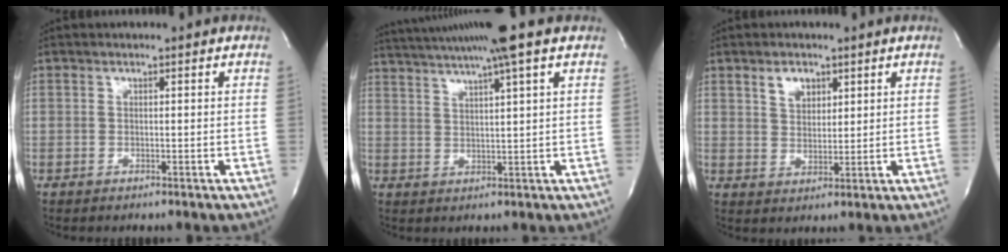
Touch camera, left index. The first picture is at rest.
{"total": 12.3, "force": [9.9, -1.9, 7.1], "torque": [-0.132, 0.006, 0.141]}
{"total": 3.4, "force": [1.9, 2.2, 1.7], "torque": [-0.032, -0.004, 0.038]}